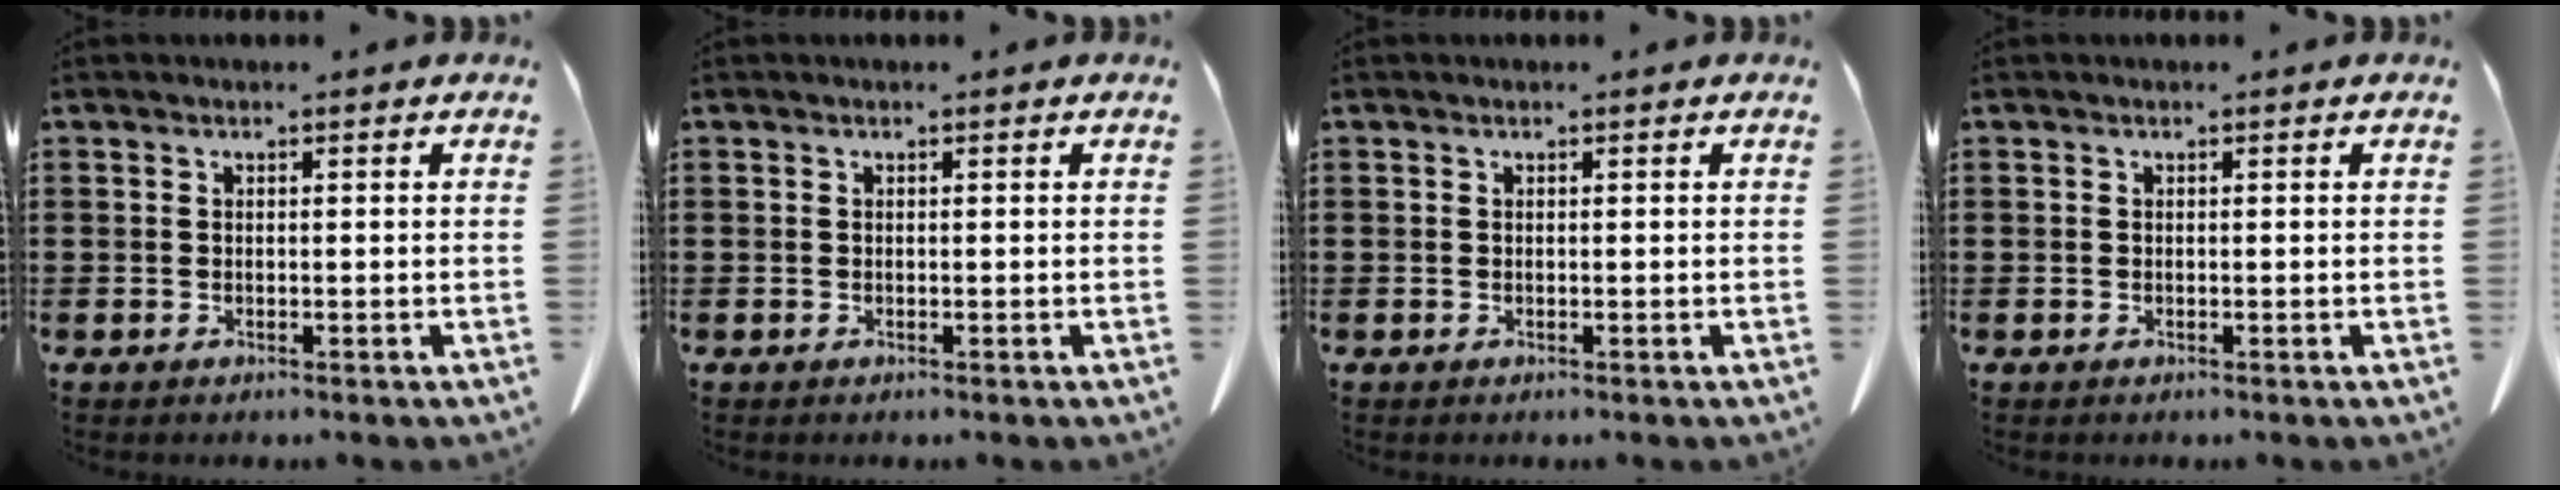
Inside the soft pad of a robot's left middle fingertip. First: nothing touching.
{"total": 0.0}
{"total": 0.0}
{"total": 0.0}